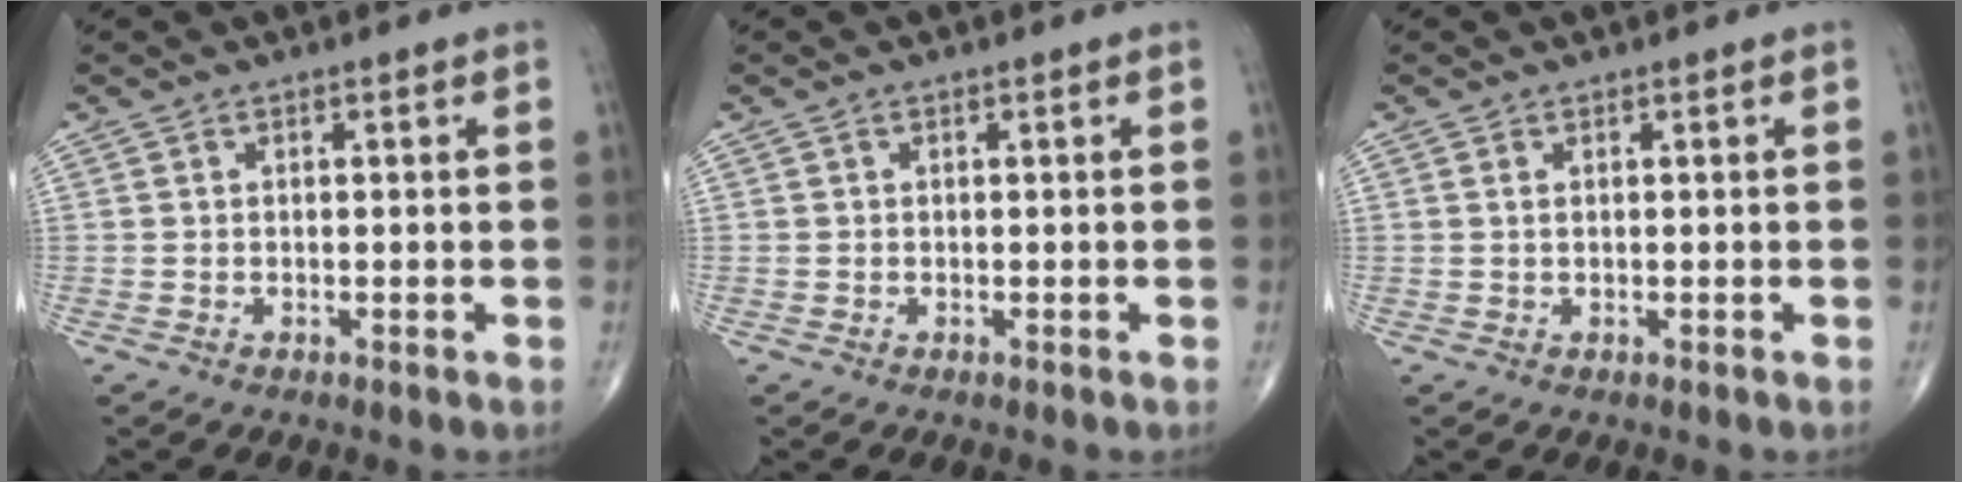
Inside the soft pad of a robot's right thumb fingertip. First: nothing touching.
{"total": 0.0}
{"total": 0.6, "force": [0.3, 0.2, 0.5], "torque": [-0.013, 0.005, 0.006]}